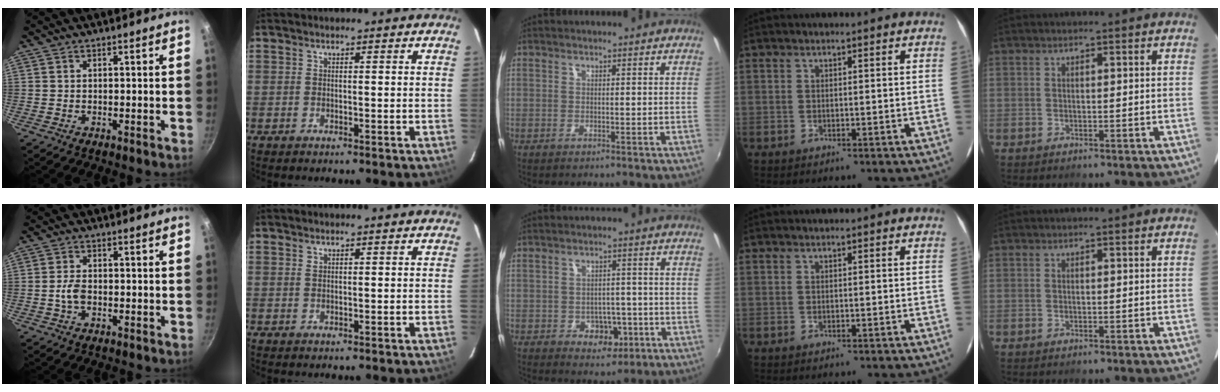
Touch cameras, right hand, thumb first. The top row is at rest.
{"thumb": {"total": 3.3, "force": [-0.8, 2.1, 2.5], "torque": [-0.049, 0.012, -0.017]}, "middle": {"total": 5.8, "force": [-2.3, 4.7, 2.5], "torque": [-0.049, 0.005, -0.018]}}